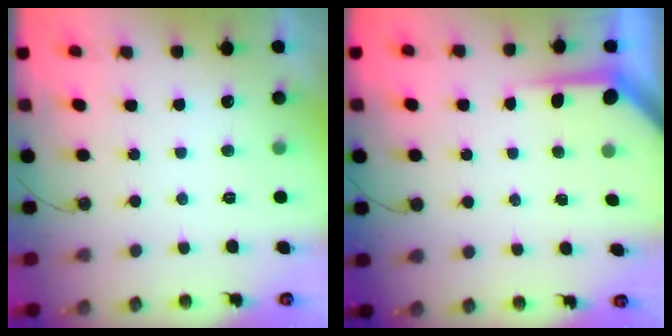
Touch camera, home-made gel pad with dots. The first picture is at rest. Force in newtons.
{"total": 4.8, "press": 4.8, "slide": 0.3}